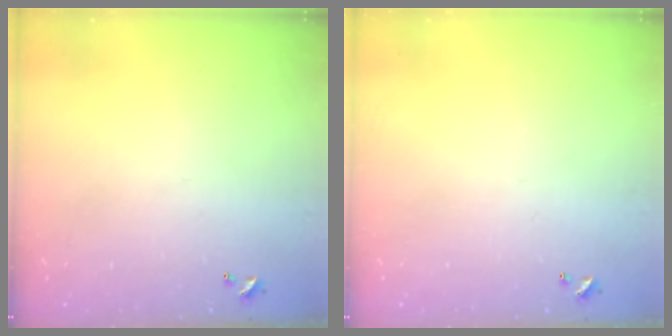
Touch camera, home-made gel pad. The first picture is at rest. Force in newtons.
{"total": 0.0}